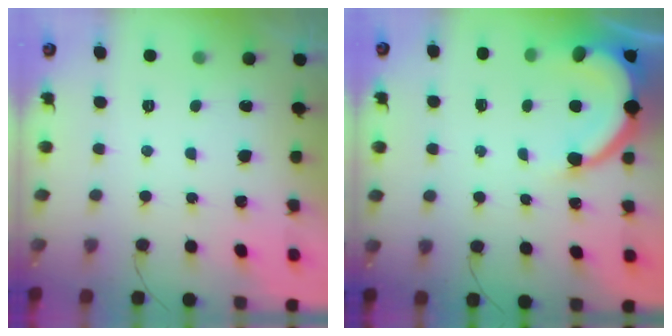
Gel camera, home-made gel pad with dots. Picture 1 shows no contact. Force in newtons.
{"total": 8.6, "press": 8.6, "slide": 1.0}